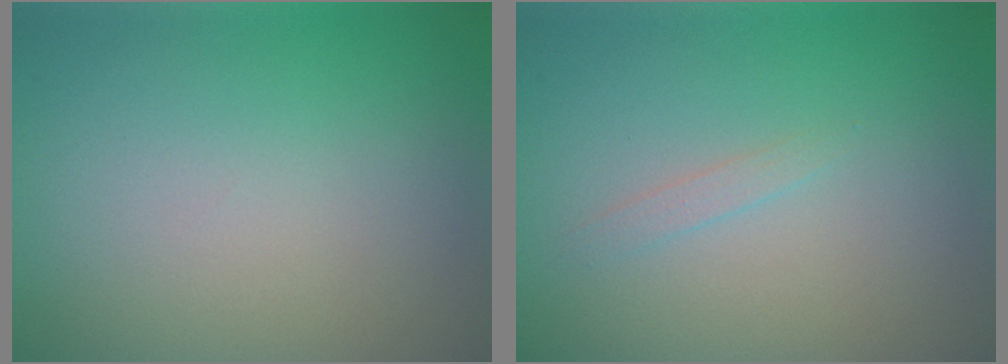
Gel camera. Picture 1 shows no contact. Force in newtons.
{"total": 0.7, "press": 0.7, "slide": 0.0}